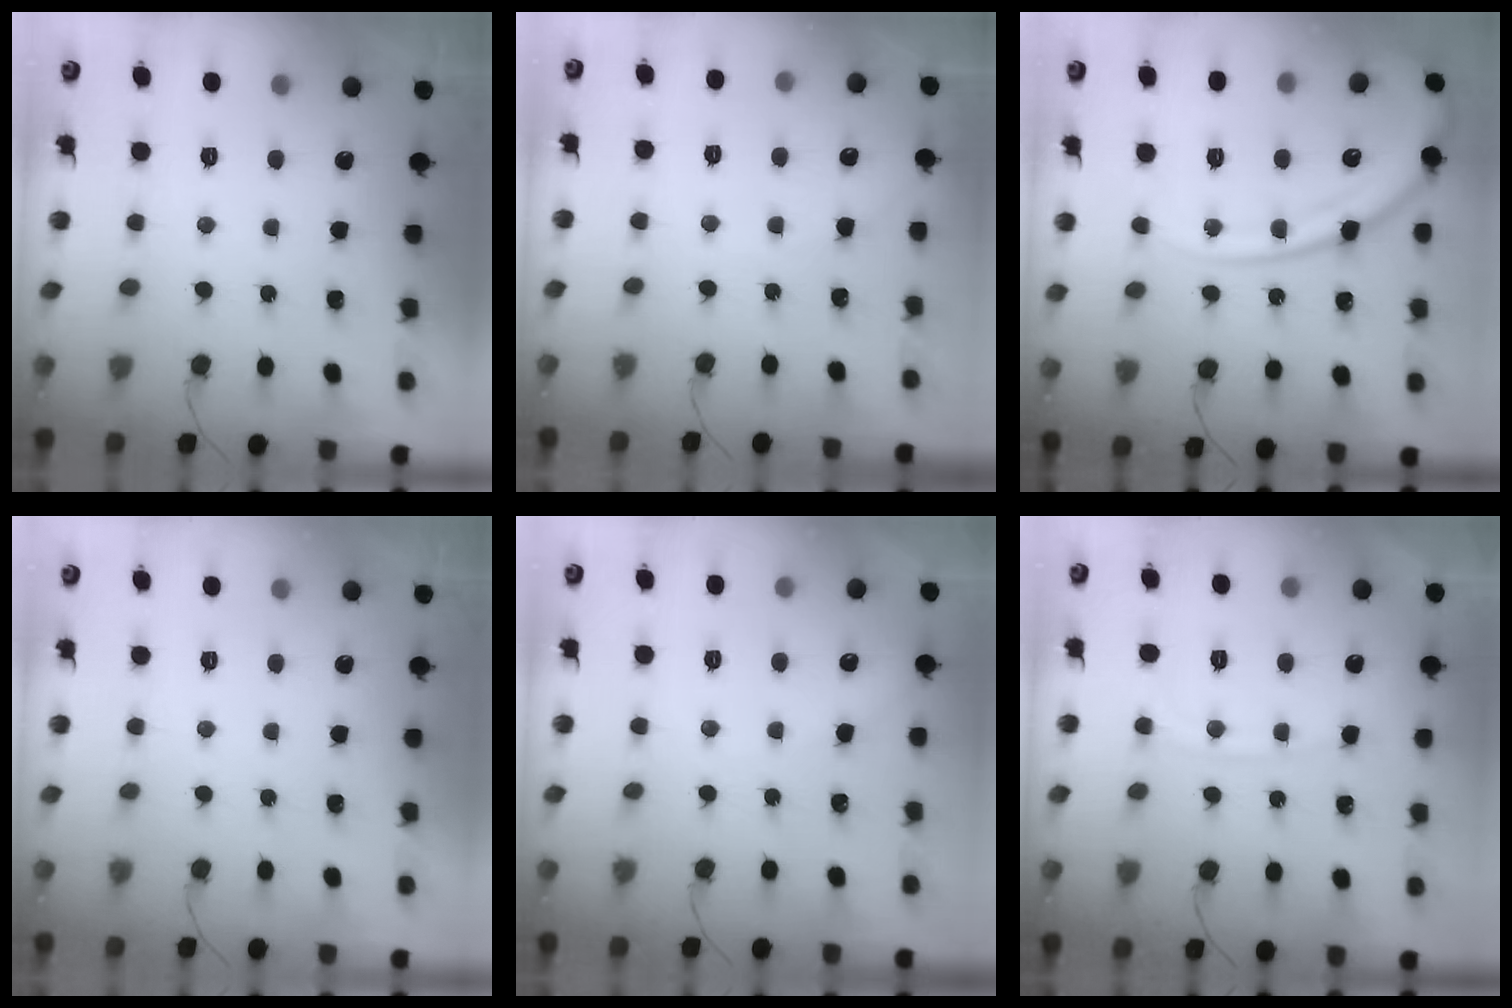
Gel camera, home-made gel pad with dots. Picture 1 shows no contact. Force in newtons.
{"total": 3.7, "press": 3.6, "slide": 0.8}
{"total": 17.9, "press": 17.8, "slide": 2.1}
{"total": 0.0}
{"total": 2.4, "press": 2.4, "slide": 0.5}
{"total": 6.9, "press": 6.9, "slide": 1.1}